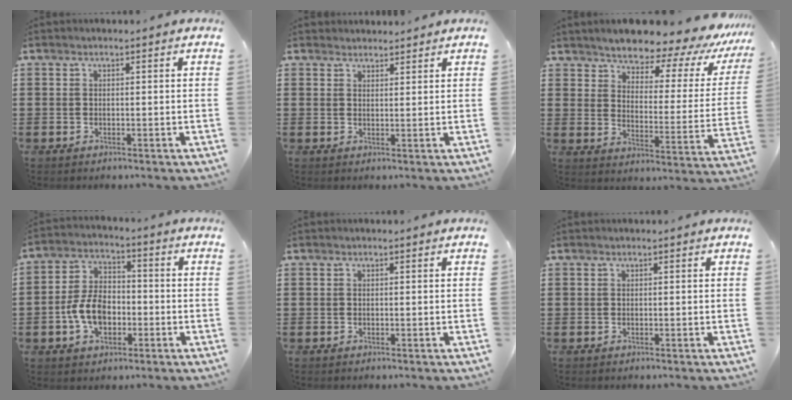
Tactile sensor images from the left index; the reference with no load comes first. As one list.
[{"total": 1.9, "force": [1.8, 0.5, -0.2], "torque": [-0.001, 0.002, 0.036]}, {"total": 7.2, "force": [6.8, 1.3, 2.2], "torque": [-0.062, -0.055, 0.113]}, {"total": 7.8, "force": [-2.3, 5.0, 5.5], "torque": [-0.131, 0.006, -0.049]}, {"total": 0.0}, {"total": 0.0}]